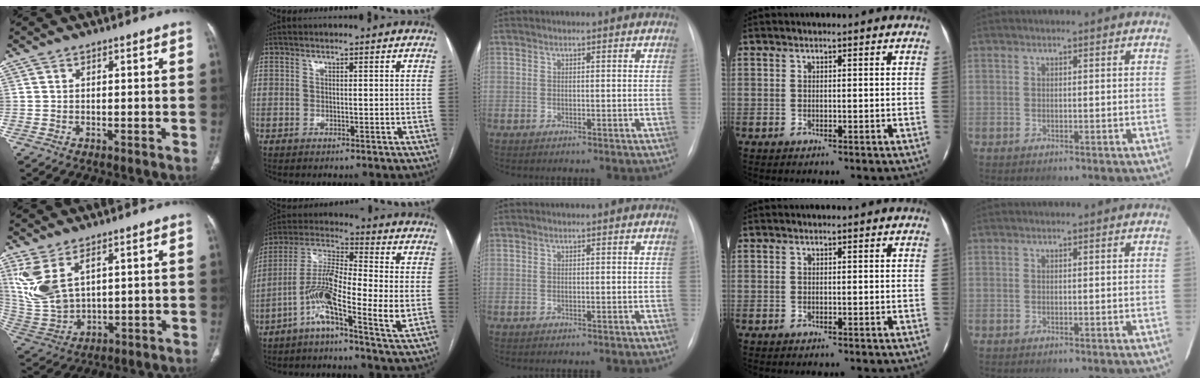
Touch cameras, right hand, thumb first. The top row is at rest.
{"thumb": {"total": 11.5, "force": [4.5, 6.5, 8.3], "torque": [-0.185, -0.012, 0.112]}, "index": {"total": 12.3, "force": [-3.4, 1.8, 11.6], "torque": [-0.230, 0.010, -0.075]}}